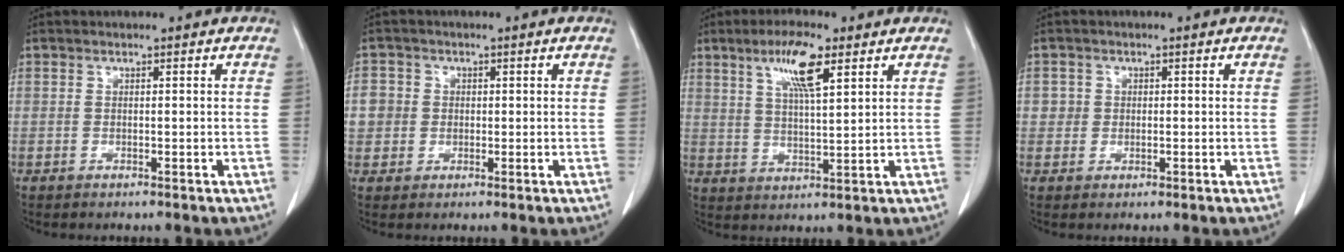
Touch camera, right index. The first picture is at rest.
{"total": 4.0, "force": [0.2, 3.9, 0.7], "torque": [-0.004, 0.009, 0.004]}
{"total": 7.9, "force": [4.2, 1.2, 6.6], "torque": [-0.127, 0.003, 0.075]}
{"total": 2.0, "force": [0.2, 2.0, 0.2], "torque": [0.006, 0.004, 0.000]}